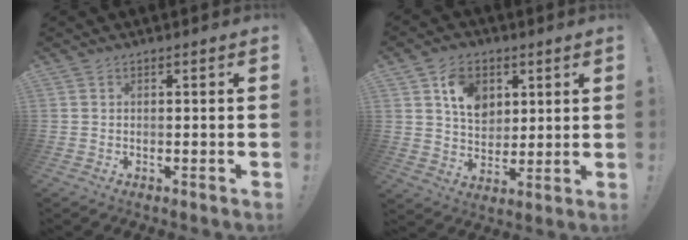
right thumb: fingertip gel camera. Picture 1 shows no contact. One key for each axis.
{"total": 11.5, "fx": 5.2, "fy": 8.7, "fz": 5.4, "tx": -0.080, "ty": -0.017, "tz": 0.100}